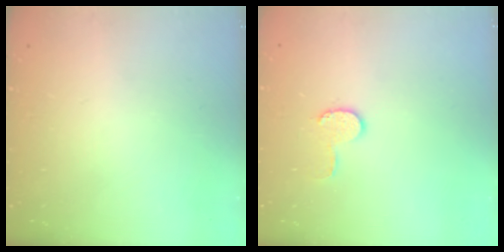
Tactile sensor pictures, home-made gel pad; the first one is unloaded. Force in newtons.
{"total": 6.4, "press": 6.4, "slide": 0.6}